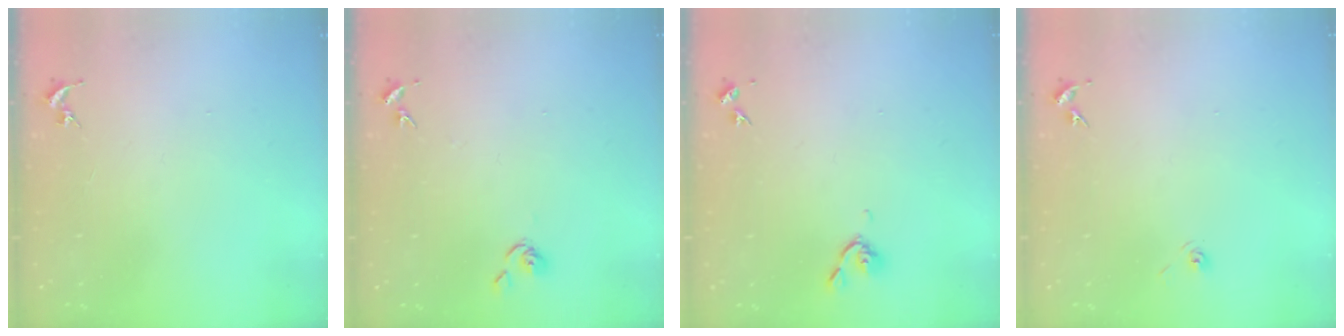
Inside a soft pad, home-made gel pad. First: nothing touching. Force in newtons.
{"total": 6.3, "press": 6.3, "slide": 0.5}
{"total": 5.3, "press": 5.2, "slide": 1.1}
{"total": 3.3, "press": 2.7, "slide": 2.0}